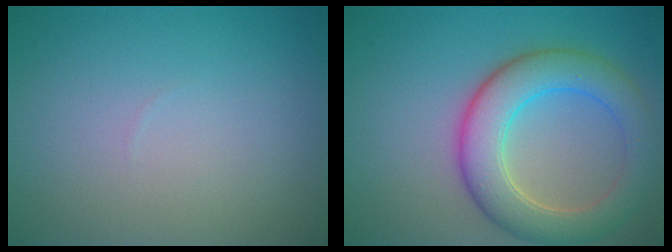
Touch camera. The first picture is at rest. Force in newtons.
{"total": 6.8, "press": 6.8, "slide": 0.4}